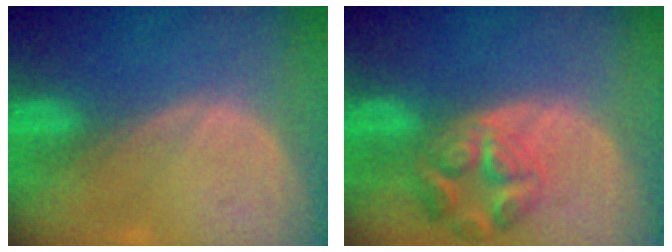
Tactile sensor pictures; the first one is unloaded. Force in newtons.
{"total": 7.4, "press": 6.6, "slide": 3.4}